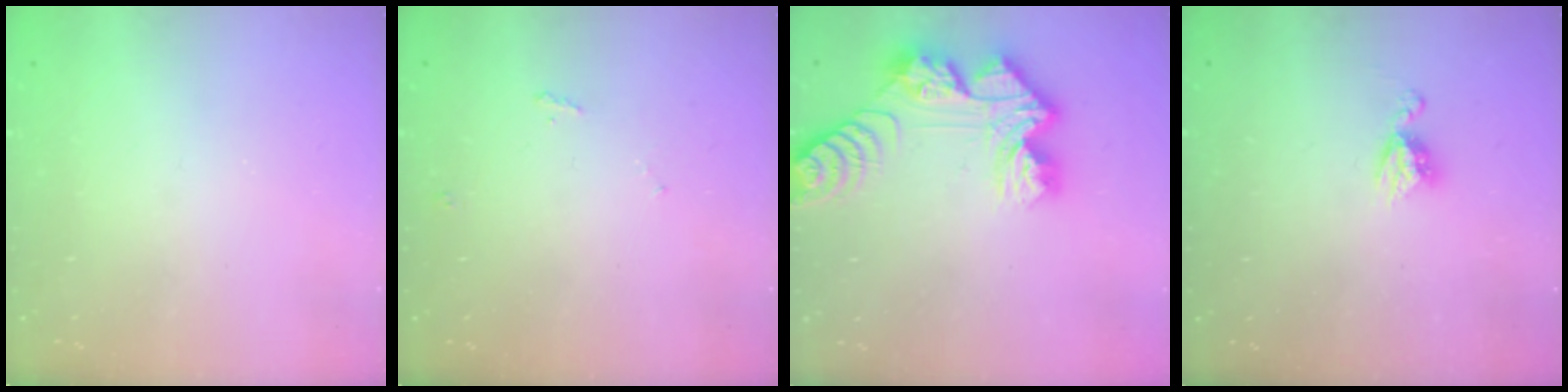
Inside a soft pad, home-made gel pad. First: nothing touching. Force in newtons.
{"total": 4.7, "press": 4.7, "slide": 0.6}
{"total": 13.7, "press": 13.7, "slide": 1.1}
{"total": 5.3, "press": 5.3, "slide": 0.5}